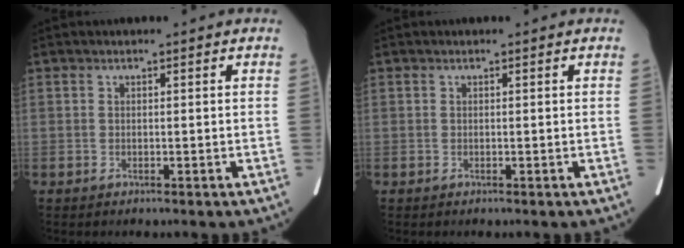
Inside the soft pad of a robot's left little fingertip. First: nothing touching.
{"total": 0.0}